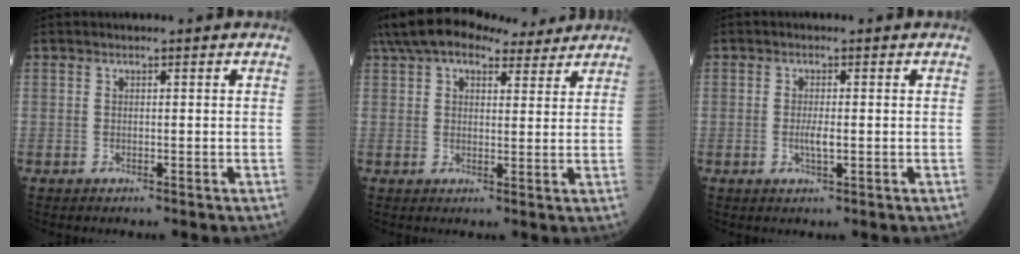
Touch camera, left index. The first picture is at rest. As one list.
[{"total": 13.7, "force": [11.0, 5.1, 6.4], "torque": [-0.110, 0.055, 0.165]}, {"total": 2.1, "force": [-0.3, 0.4, 2.0], "torque": [-0.043, -0.001, -0.003]}]